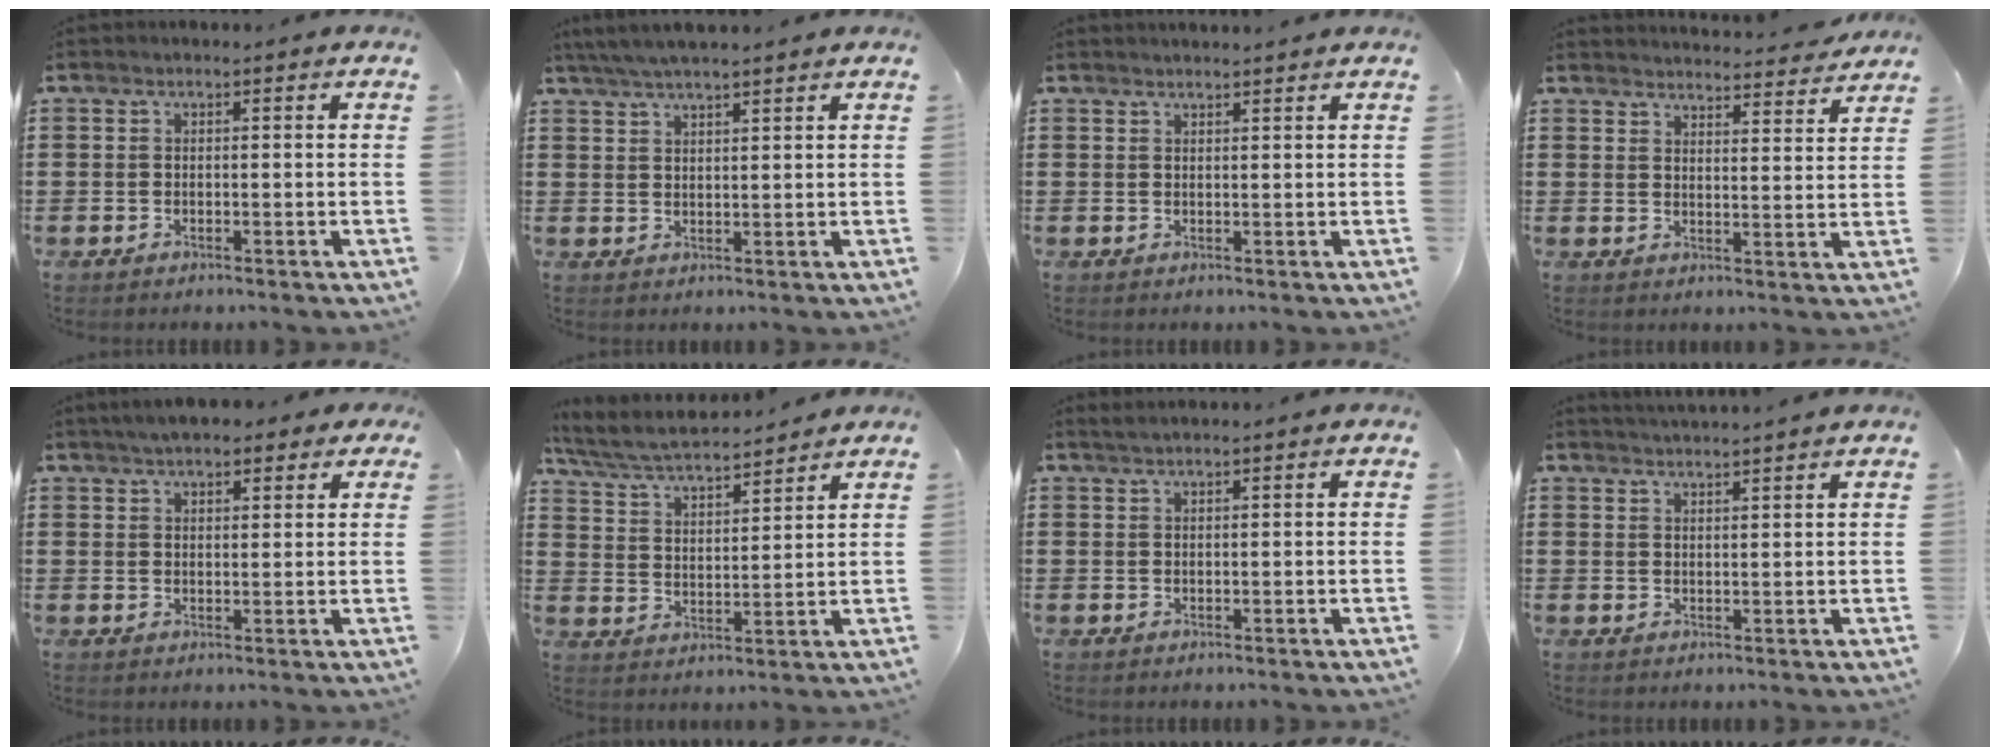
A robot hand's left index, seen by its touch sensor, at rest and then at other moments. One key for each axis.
{"total": 3.7, "fx": 3.3, "fy": 0.0, "fz": 1.6, "tx": -0.040, "ty": -0.002, "tz": 0.061}
{"total": 1.3, "fx": 1.3, "fy": -0.1, "fz": 0.1, "tx": -0.003, "ty": -0.001, "tz": 0.025}
{"total": 3.9, "fx": 3.8, "fy": -0.3, "fz": 0.0, "tx": -0.007, "ty": -0.028, "tz": 0.066}
{"total": 4.1, "fx": 3.5, "fy": 1.3, "fz": 1.8, "tx": -0.045, "ty": 0.005, "tz": 0.064}
{"total": 5.6, "fx": 5.2, "fy": 0.4, "fz": 1.9, "tx": -0.061, "ty": -0.029, "tz": 0.088}
{"total": 1.2, "fx": 1.0, "fy": -0.1, "fz": 0.7, "tx": -0.013, "ty": 0.001, "tz": 0.019}
{"total": 2.3, "fx": 2.2, "fy": -0.5, "fz": 0.1, "tx": -0.007, "ty": -0.008, "tz": 0.043}